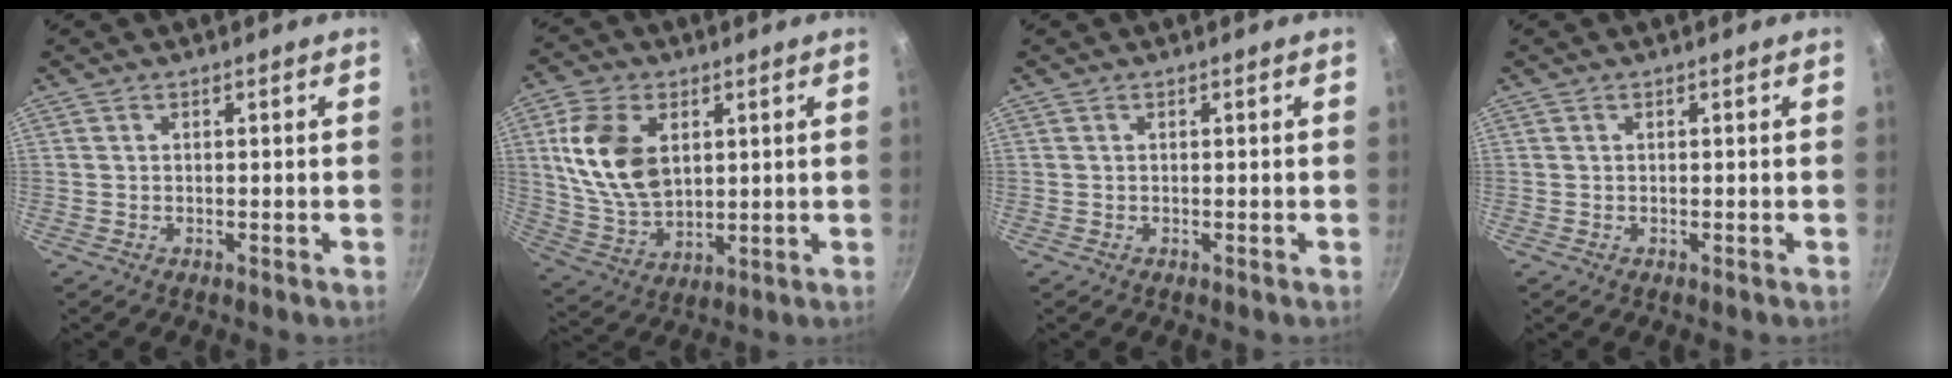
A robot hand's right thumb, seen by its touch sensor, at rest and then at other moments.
{"total": 14.5, "force": [3.5, 9.4, 10.4], "torque": [-0.180, -0.018, 0.078]}
{"total": 0.0}
{"total": 0.0}